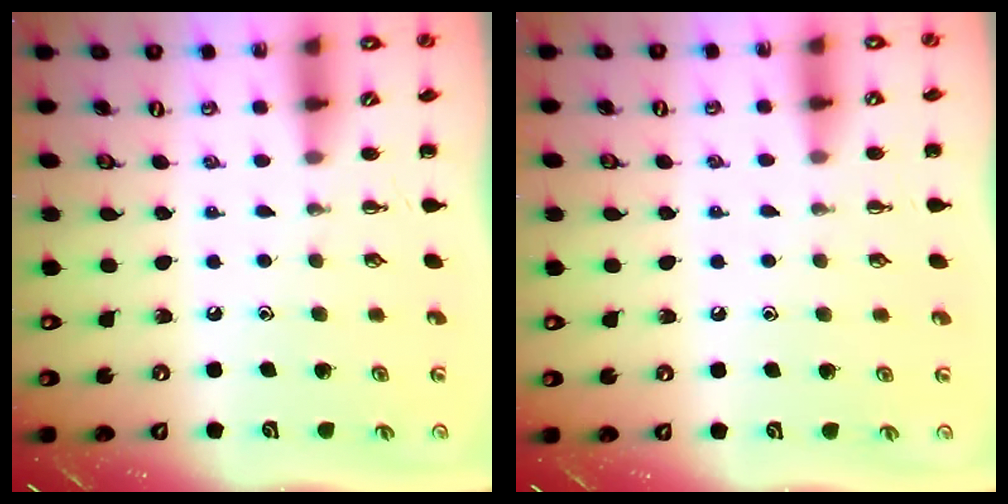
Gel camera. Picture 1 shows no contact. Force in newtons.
{"total": 4.0, "press": 3.8, "slide": 1.5}